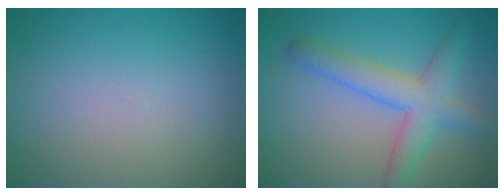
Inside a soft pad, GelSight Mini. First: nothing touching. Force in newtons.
{"total": 4.9, "press": 4.9, "slide": 0.2}